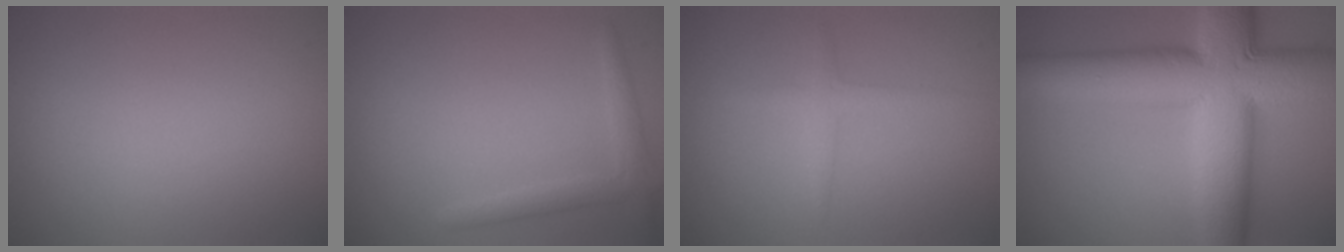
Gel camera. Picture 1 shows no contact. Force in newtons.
{"total": 2.0, "press": 2.0, "slide": 0.3}
{"total": 1.5, "press": 1.5, "slide": 0.1}
{"total": 13.8, "press": 13.8, "slide": 0.5}